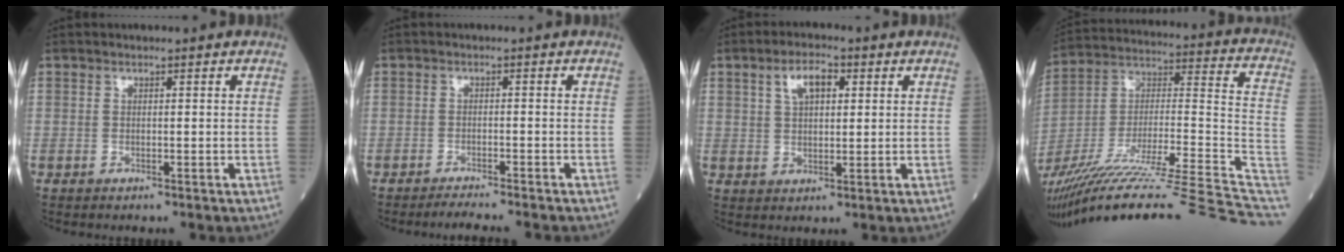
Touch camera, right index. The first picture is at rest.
{"total": 4.7, "force": [-4.4, -0.4, 1.8], "torque": [-0.023, -0.011, -0.066]}
{"total": 5.1, "force": [2.1, 2.2, 4.1], "torque": [-0.078, 0.011, 0.039]}
{"total": 34.9, "force": [-28.2, 0.4, 20.6], "torque": [-0.253, -0.030, -0.432]}